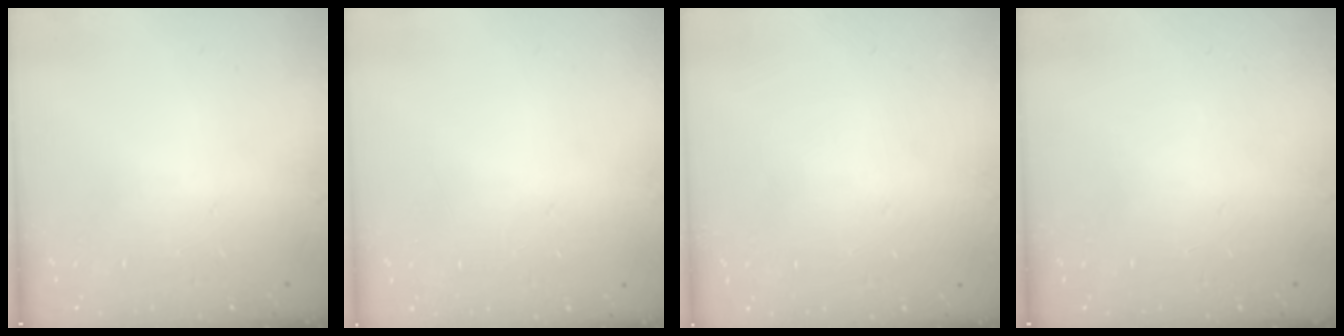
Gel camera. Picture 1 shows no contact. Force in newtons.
{"total": 0.0}
{"total": 0.0}
{"total": 0.0}